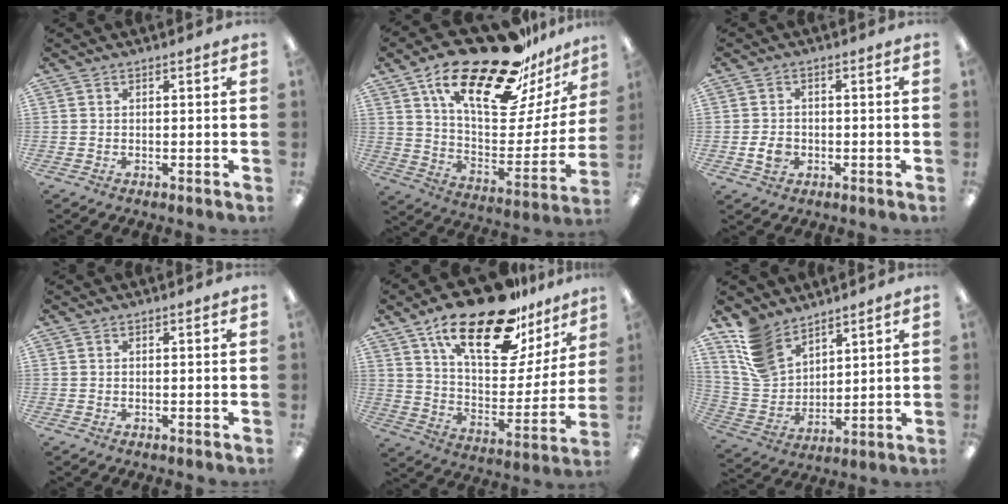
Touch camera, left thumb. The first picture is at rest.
{"total": 27.8, "force": [19.7, 9.4, 17.1], "torque": [-0.266, -0.120, 0.325]}
{"total": 4.0, "force": [-1.0, 3.2, 2.3], "torque": [-0.035, 0.001, -0.018]}
{"total": 0.0}
{"total": 25.2, "force": [17.0, 9.8, 15.9], "torque": [-0.251, -0.102, 0.288]}
{"total": 12.6, "force": [9.5, 7.2, 4.0], "torque": [-0.104, -0.044, 0.192]}